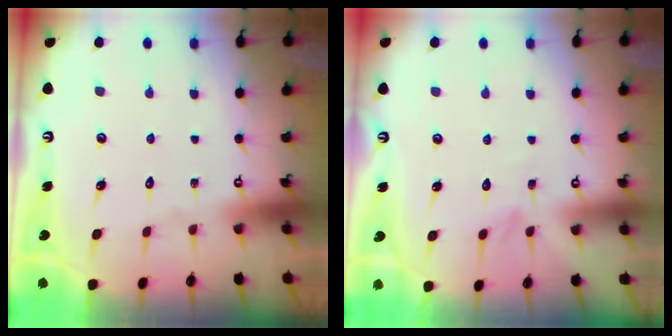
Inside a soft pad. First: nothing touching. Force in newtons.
{"total": 2.9, "press": 2.9, "slide": 0.3}